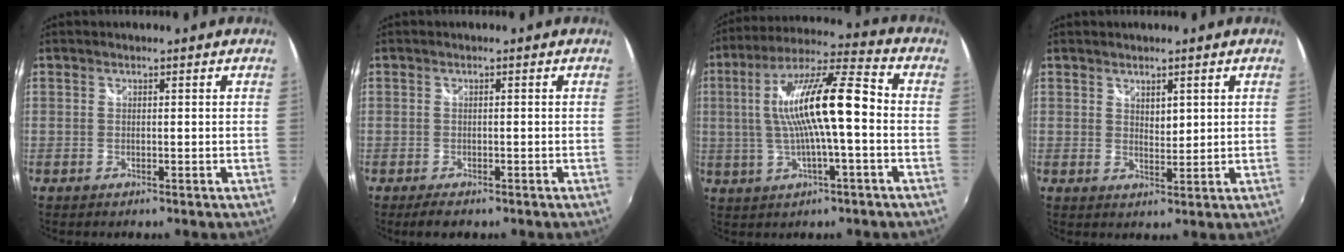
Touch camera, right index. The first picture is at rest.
{"total": 2.8, "force": [-1.9, 1.4, 1.4], "torque": [-0.032, -0.010, -0.034]}
{"total": 15.1, "force": [-0.3, 2.2, 15.0], "torque": [-0.272, 0.018, -0.004]}
{"total": 2.5, "force": [1.5, 1.4, 1.5], "torque": [-0.020, -0.003, 0.026]}